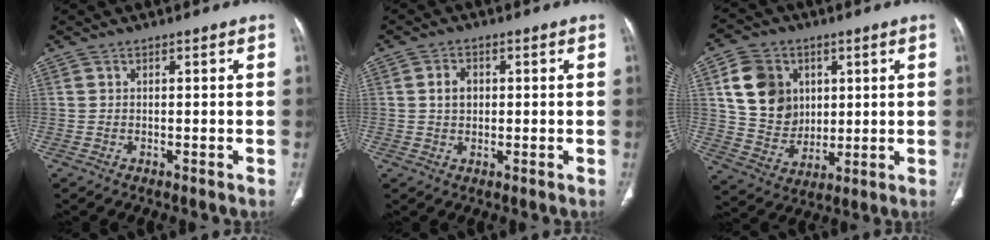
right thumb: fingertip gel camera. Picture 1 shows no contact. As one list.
[{"total": 3.4, "force": [0.6, 2.6, 2.2], "torque": [-0.025, 0.003, 0.010]}, {"total": 13.6, "force": [3.9, 11.2, 6.5], "torque": [-0.081, -0.013, 0.083]}]